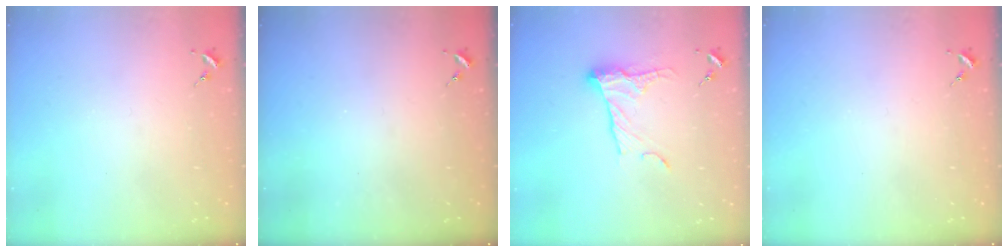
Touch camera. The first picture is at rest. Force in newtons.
{"total": 0.0}
{"total": 13.1, "press": 13.1, "slide": 0.9}
{"total": 0.0}